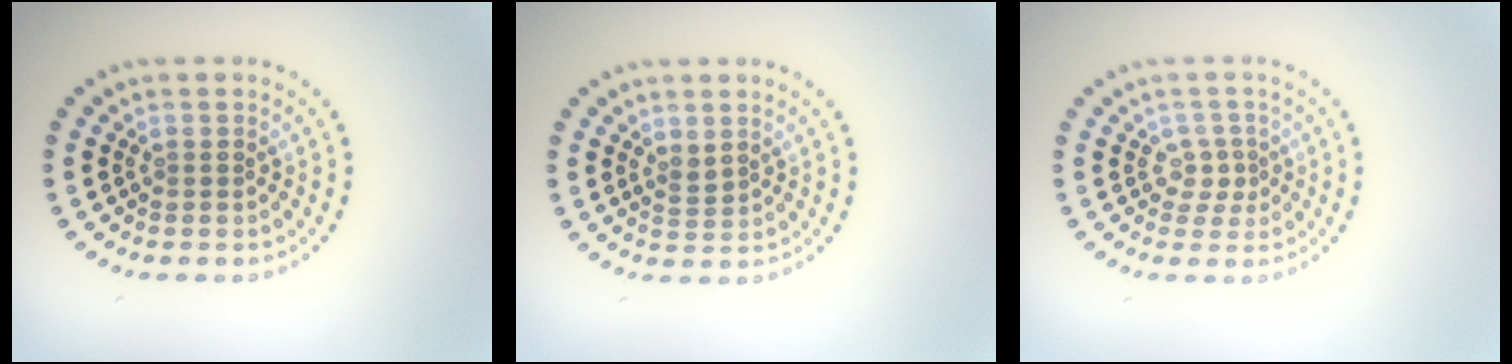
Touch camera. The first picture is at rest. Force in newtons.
{"total": 1.2, "press": 0.9, "slide": 0.7}
{"total": 1.7, "press": 1.3, "slide": 1.2}